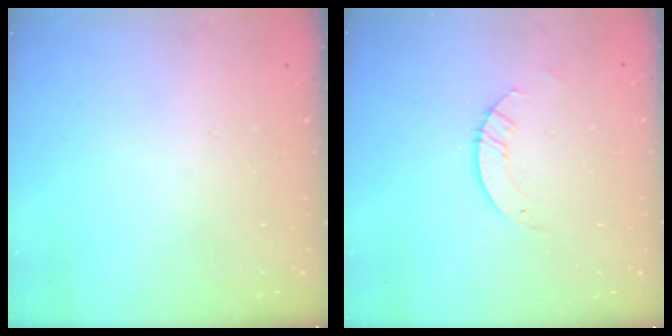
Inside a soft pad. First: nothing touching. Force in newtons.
{"total": 3.0, "press": 3.0, "slide": 0.3}